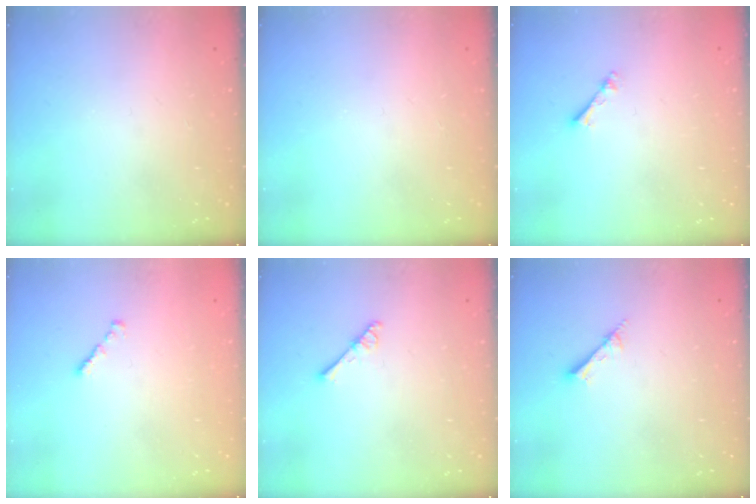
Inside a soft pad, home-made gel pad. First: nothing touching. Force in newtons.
{"total": 0.0}
{"total": 1.7, "press": 1.7, "slide": 0.3}
{"total": 1.1, "press": 1.0, "slide": 0.5}
{"total": 3.4, "press": 3.3, "slide": 0.3}
{"total": 1.8, "press": 1.8, "slide": 0.0}